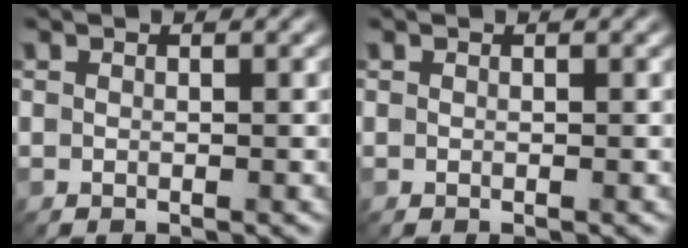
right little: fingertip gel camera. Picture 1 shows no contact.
{"total": 0.0}